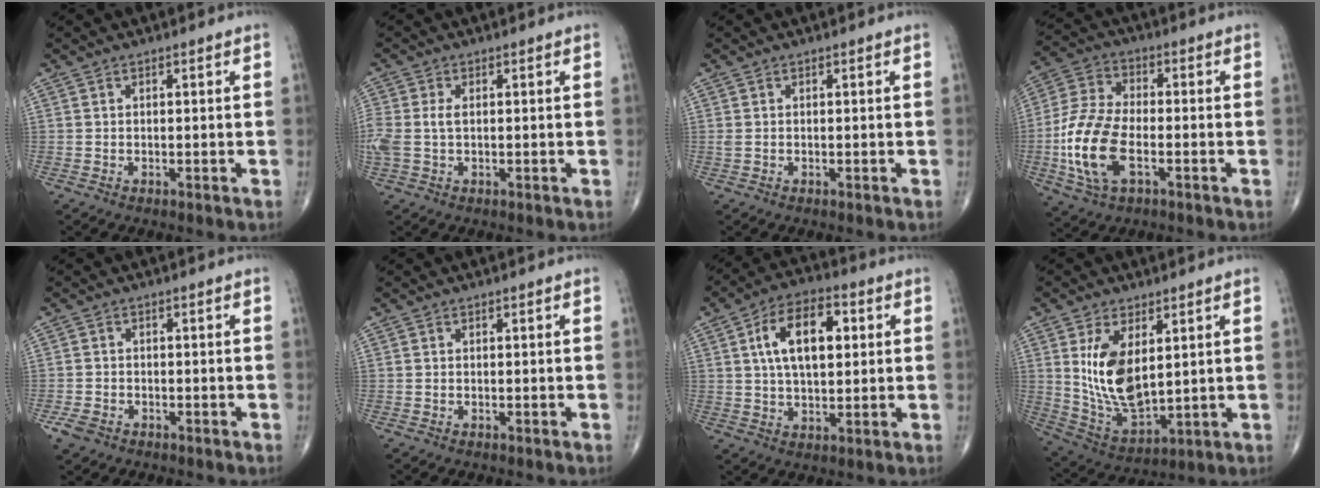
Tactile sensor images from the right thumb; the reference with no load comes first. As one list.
[{"total": 5.0, "force": [0.1, 3.1, 4.0], "torque": [-0.120, 0.013, 0.006]}, {"total": 0.7, "force": [0.1, 0.4, 0.5], "torque": [-0.016, 0.003, 0.005]}, {"total": 14.4, "force": [-3.7, 7.3, 11.8], "torque": [-0.255, 0.014, -0.072]}, {"total": 3.1, "force": [-1.8, 2.1, 1.4], "torque": [-0.032, 0.005, -0.030]}, {"total": 0.0}, {"total": 12.8, "force": [3.0, 6.8, 10.4], "torque": [-0.163, 0.009, 0.046]}, {"total": 13.4, "force": [3.2, 7.0, 11.0], "torque": [-0.192, -0.023, 0.079]}]